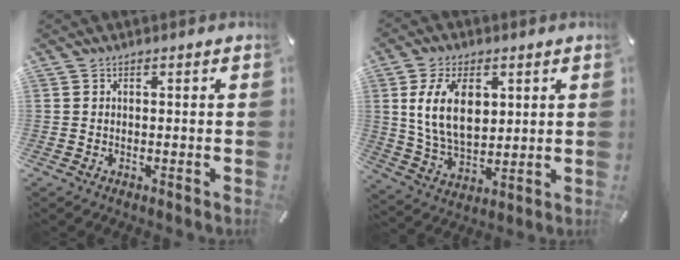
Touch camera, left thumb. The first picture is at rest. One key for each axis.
{"total": 12.7, "fx": 3.4, "fy": 8.0, "fz": 9.3, "tx": -0.204, "ty": 0.000, "tz": 0.059}